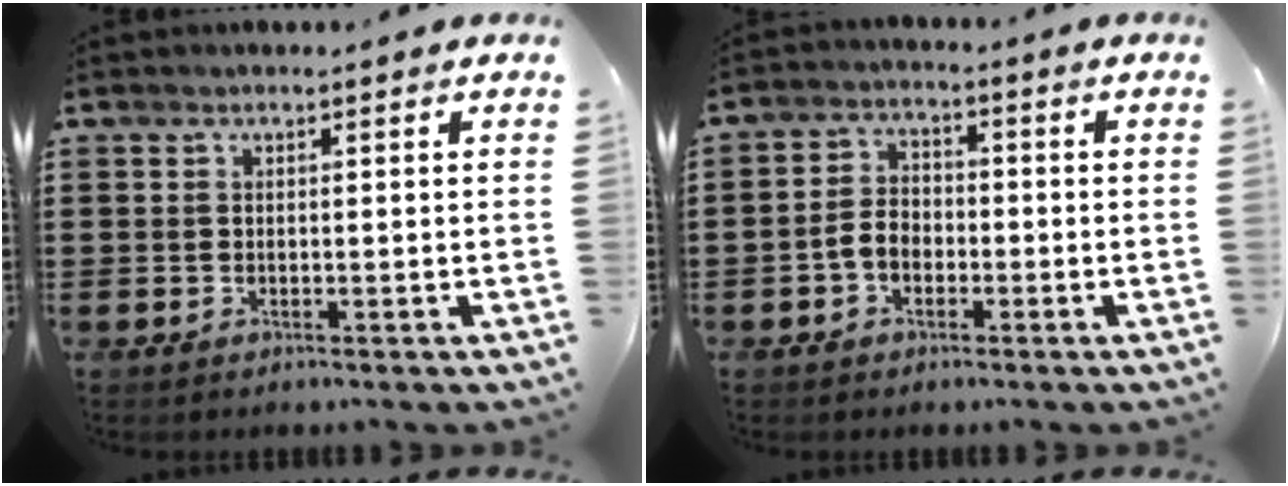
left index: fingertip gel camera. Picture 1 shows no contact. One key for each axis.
{"total": 3.9, "fx": -1.6, "fy": 2.7, "fz": 2.3, "tx": -0.066, "ty": 0.001, "tz": -0.038}